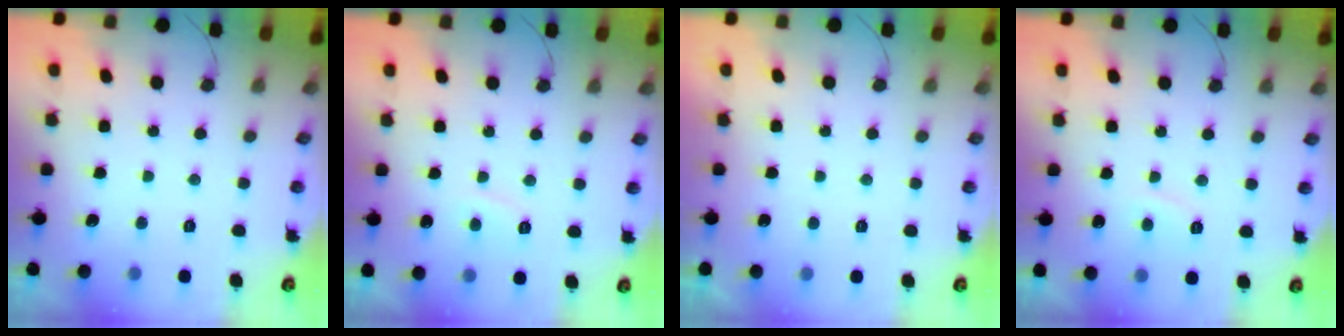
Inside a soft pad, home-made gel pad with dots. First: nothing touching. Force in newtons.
{"total": 2.3, "press": 2.1, "slide": 0.7}
{"total": 2.1, "press": 2.0, "slide": 0.4}
{"total": 2.3, "press": 2.1, "slide": 0.7}